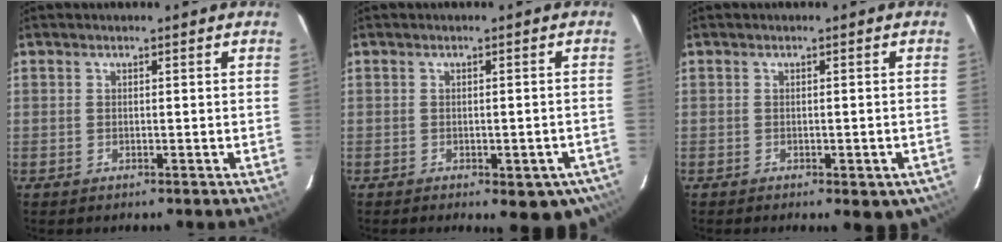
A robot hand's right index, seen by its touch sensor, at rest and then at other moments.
{"total": 9.7, "force": [-6.1, 3.8, 6.5], "torque": [-0.080, -0.014, -0.066]}
{"total": 6.4, "force": [-3.9, 2.4, 4.5], "torque": [-0.055, -0.014, -0.042]}